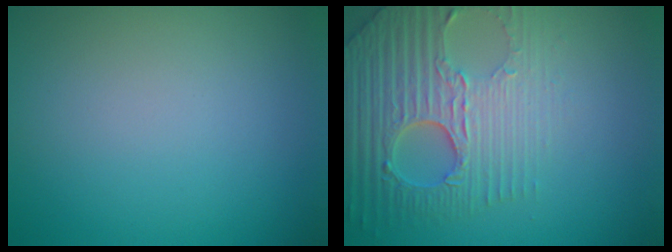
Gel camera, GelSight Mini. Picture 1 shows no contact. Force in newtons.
{"total": 6.3, "press": 5.3, "slide": 3.4}